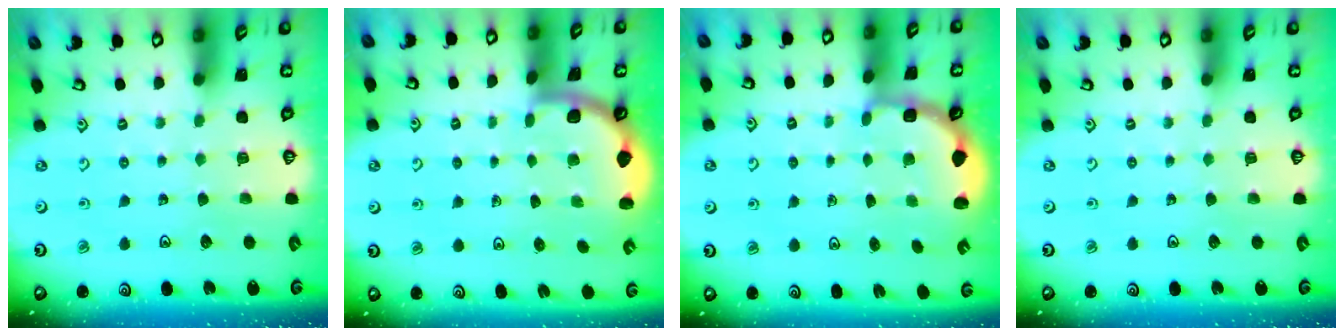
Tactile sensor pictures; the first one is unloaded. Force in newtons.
{"total": 1.7, "press": 1.7, "slide": 0.1}
{"total": 2.7, "press": 2.3, "slide": 1.4}
{"total": 0.0}